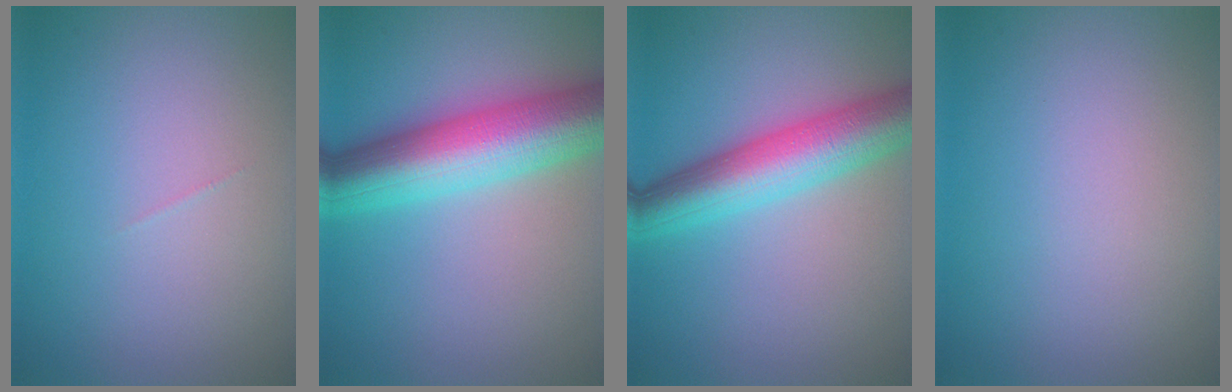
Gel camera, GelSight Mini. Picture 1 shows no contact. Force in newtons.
{"total": 9.8, "press": 9.8, "slide": 0.3}
{"total": 7.2, "press": 7.2, "slide": 0.1}
{"total": 0.0}